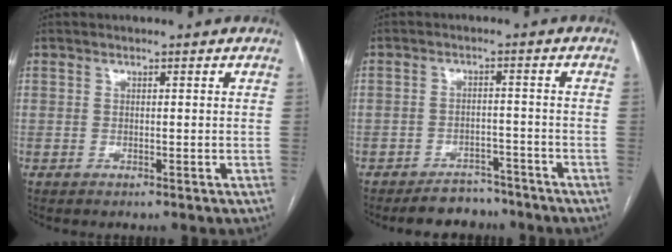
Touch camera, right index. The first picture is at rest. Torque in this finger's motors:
{"motor_torque": [-0.04, 0.01, -0.08, -0.05]}